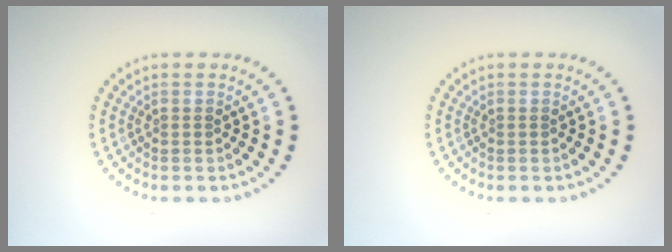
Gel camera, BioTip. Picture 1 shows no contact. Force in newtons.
{"total": 0.0}